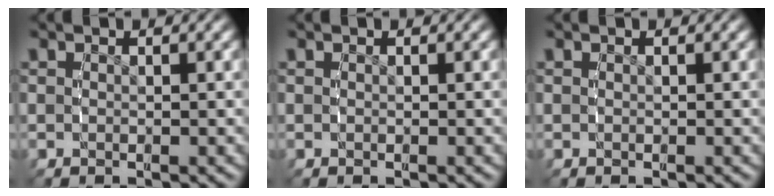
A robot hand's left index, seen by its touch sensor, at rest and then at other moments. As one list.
[{"total": 0.0}, {"total": 0.0}]